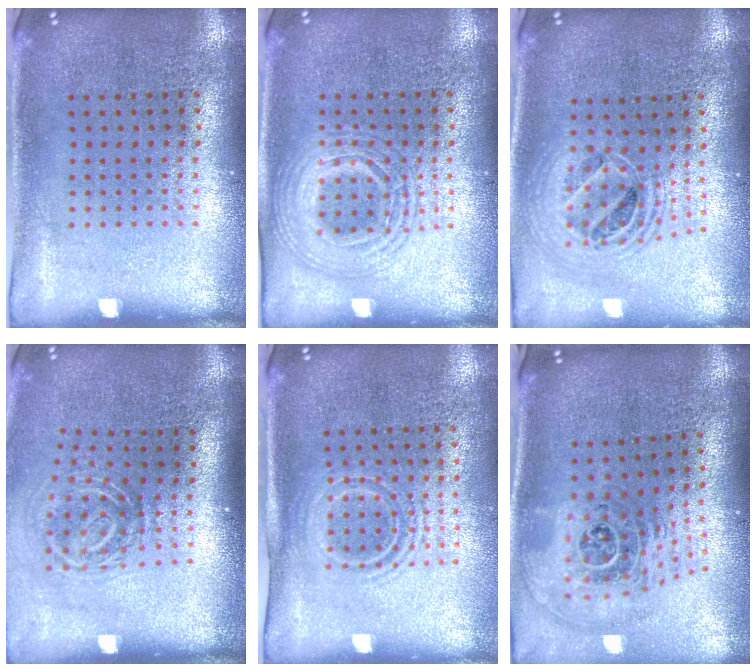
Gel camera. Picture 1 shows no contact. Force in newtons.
{"total": 2.1, "press": 2.0, "slide": 0.3}
{"total": 2.0, "press": 1.6, "slide": 1.2}
{"total": 2.0, "press": 1.3, "slide": 1.5}
{"total": 1.5, "press": 1.2, "slide": 1.0}
{"total": 2.0, "press": 1.5, "slide": 1.3}